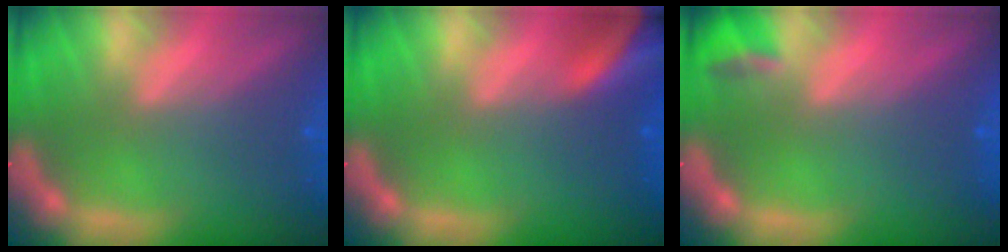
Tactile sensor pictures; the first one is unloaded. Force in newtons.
{"total": 8.4}
{"total": 1.9}